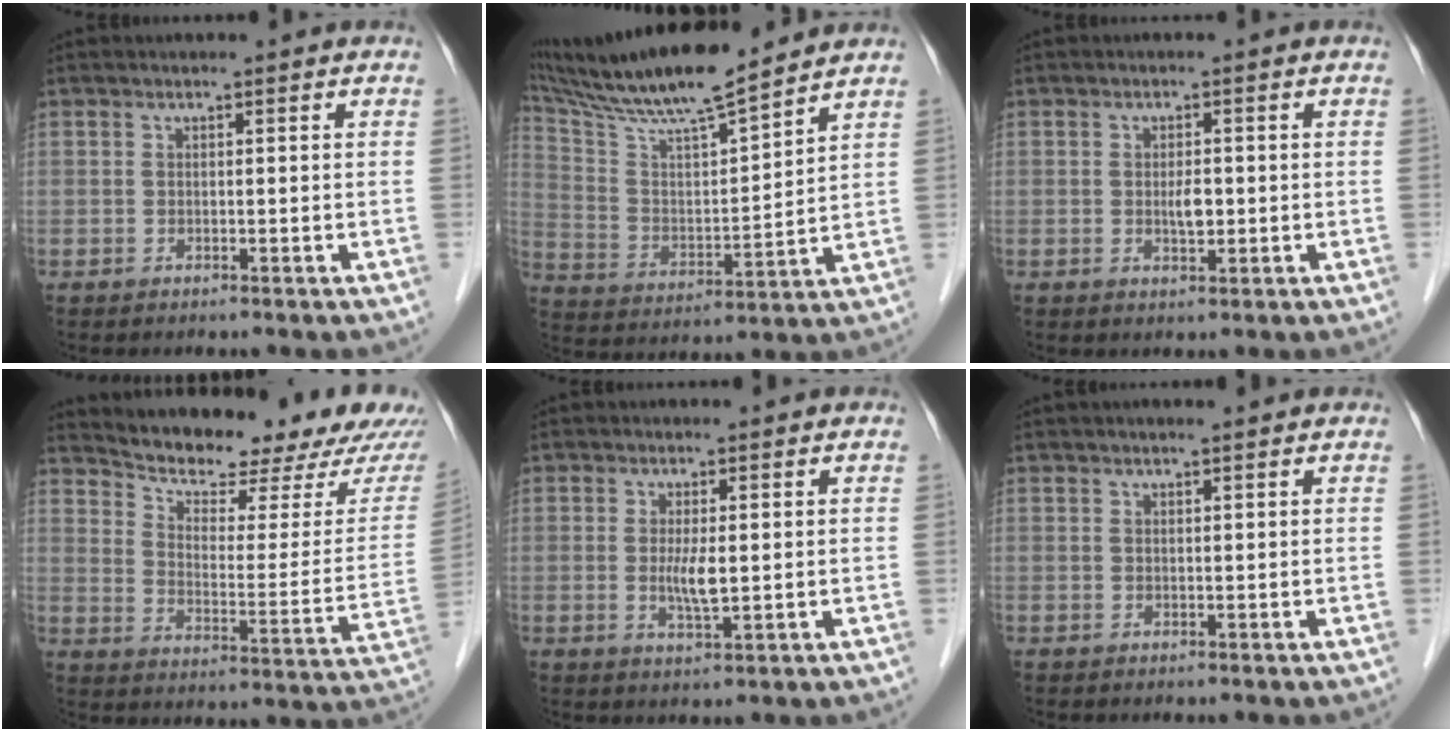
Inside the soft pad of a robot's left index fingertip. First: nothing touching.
{"total": 16.5, "force": [14.3, 0.7, 8.3], "torque": [-0.157, 0.012, 0.257]}
{"total": 2.3, "force": [-0.2, 0.9, 2.1], "torque": [-0.039, 0.000, -0.001]}
{"total": 21.0, "force": [18.8, 4.2, 8.3], "torque": [-0.119, -0.040, 0.243]}
{"total": 3.5, "force": [0.1, 0.6, 3.4], "torque": [-0.068, -0.007, 0.003]}
{"total": 1.7, "force": [1.4, 0.2, 1.0], "torque": [-0.014, 0.015, 0.020]}